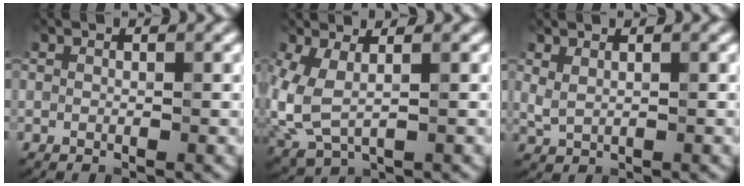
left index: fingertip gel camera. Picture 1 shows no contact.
{"total": 4.2, "force": [0.3, 2.1, 3.6], "torque": [-0.098, -0.009, 0.010]}
{"total": 1.2, "force": [0.8, 0.4, 0.8], "torque": [-0.021, -0.003, 0.021]}